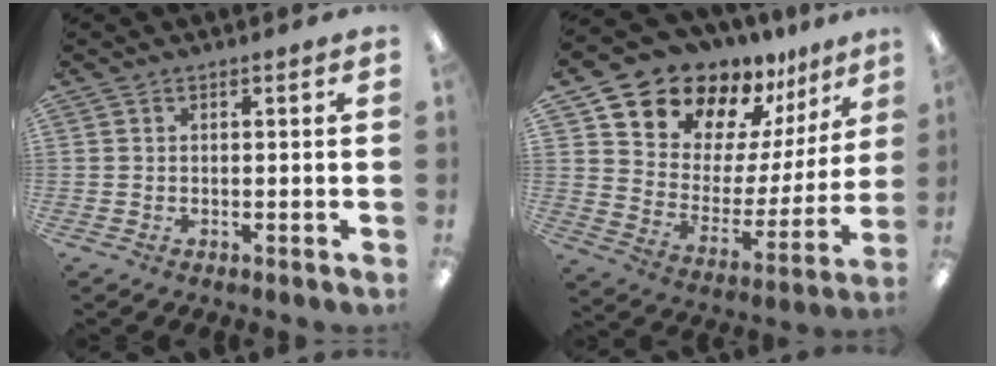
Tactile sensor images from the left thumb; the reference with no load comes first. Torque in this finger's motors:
{"motor_torque": [2.49, 2.52, 1.31, -1.47, 0.09]}